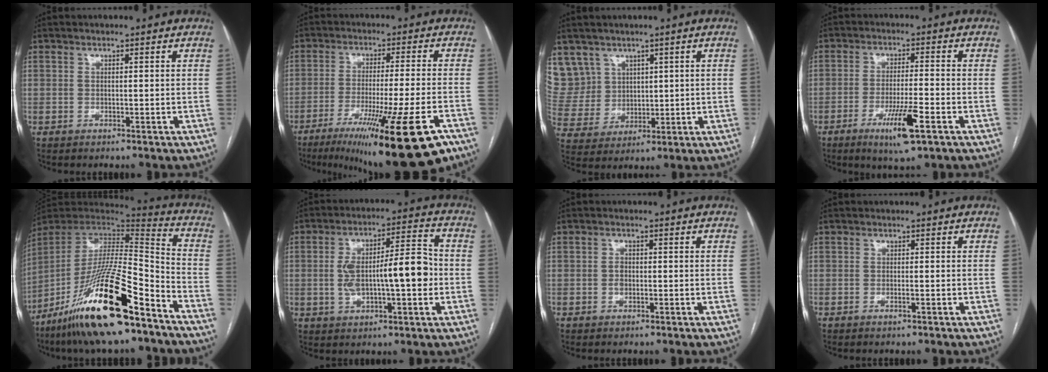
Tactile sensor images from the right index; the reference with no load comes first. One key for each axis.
{"total": 20.1, "fx": -12.4, "fy": 0.4, "fz": 15.8, "tx": -0.192, "ty": -0.046, "tz": -0.190}
{"total": 10.4, "fx": 6.1, "fy": 8.4, "fz": 0.5, "tx": -0.028, "ty": 0.036, "tz": 0.145}
{"total": 8.1, "fx": -4.0, "fy": 0.4, "fz": 7.0, "tx": -0.126, "ty": -0.015, "tz": -0.063}
{"total": 25.1, "fx": -15.9, "fy": 3.6, "fz": 19.1, "tx": -0.359, "ty": -0.036, "tz": -0.285}
{"total": 12.5, "fx": -1.0, "fy": 3.5, "fz": 12.0, "tx": -0.206, "ty": 0.029, "tz": -0.010}
{"total": 1.3, "fx": -0.3, "fy": 1.0, "fz": 0.8, "tx": -0.014, "ty": 0.005, "tz": -0.002}
{"total": 0.6, "fx": -0.3, "fy": 0.0, "fz": 0.5, "tx": -0.012, "ty": 0.001, "tz": -0.002}